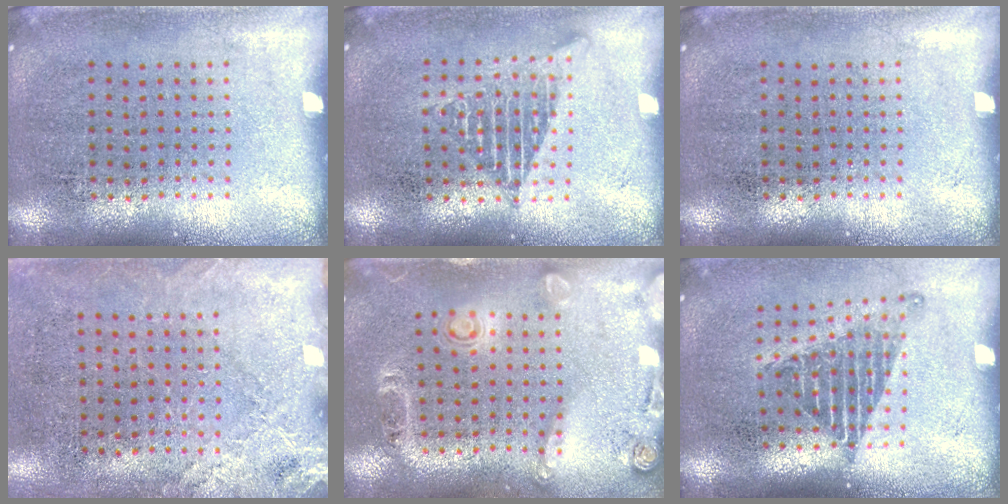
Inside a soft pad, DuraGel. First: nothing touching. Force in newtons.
{"total": 1.2, "press": 1.2, "slide": 0.1}
{"total": 0.0}
{"total": 2.5, "press": 2.2, "slide": 1.2}
{"total": 1.6, "press": 1.2, "slide": 1.1}
{"total": 1.3, "press": 1.1, "slide": 0.8}